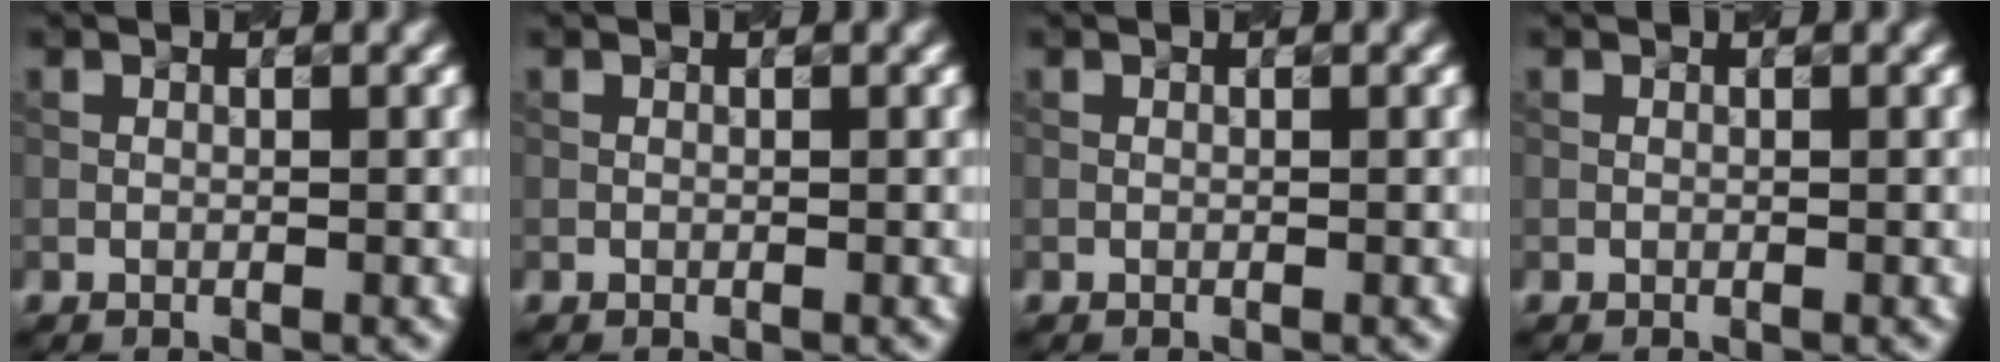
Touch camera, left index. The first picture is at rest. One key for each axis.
{"total": 0.0}
{"total": 0.0}
{"total": 0.0}